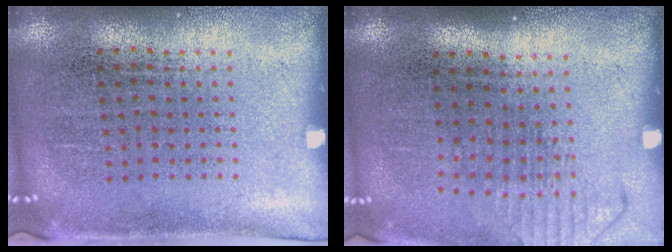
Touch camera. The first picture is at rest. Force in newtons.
{"total": 1.3, "press": 1.0, "slide": 0.8}